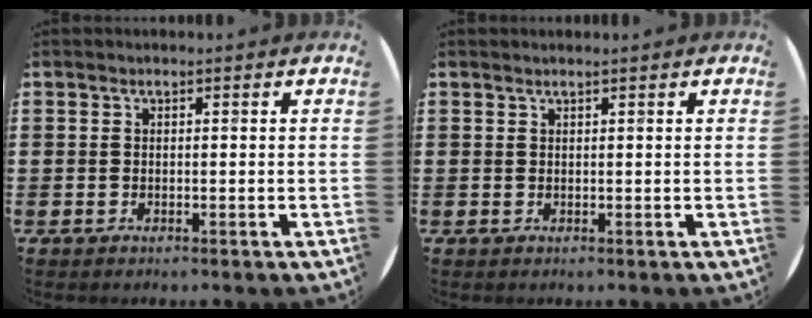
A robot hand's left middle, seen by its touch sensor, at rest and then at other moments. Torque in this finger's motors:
{"motor_torque": [0.58, -0.95, 0.02, -0.01]}